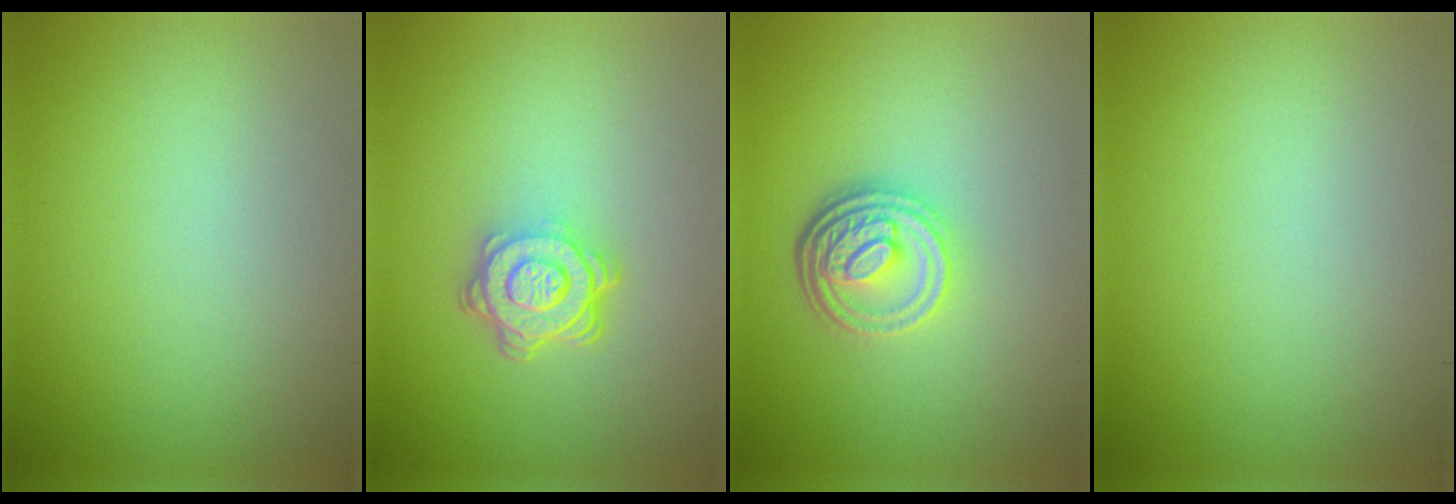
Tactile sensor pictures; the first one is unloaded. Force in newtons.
{"total": 4.6, "press": 3.3, "slide": 3.2}
{"total": 4.7, "press": 3.4, "slide": 3.3}
{"total": 0.0}